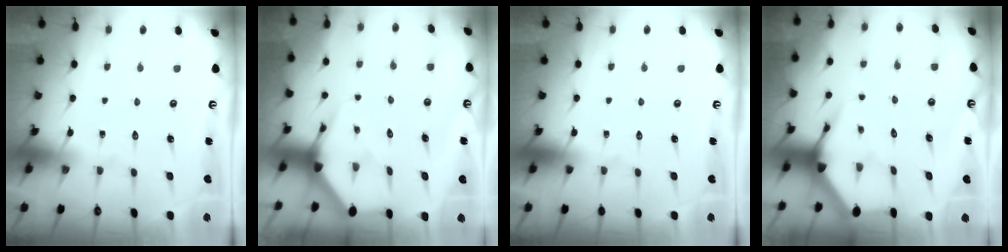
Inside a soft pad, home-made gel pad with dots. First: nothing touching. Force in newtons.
{"total": 3.4, "press": 3.4, "slide": 0.1}
{"total": 0.0}
{"total": 3.8, "press": 3.8, "slide": 0.4}